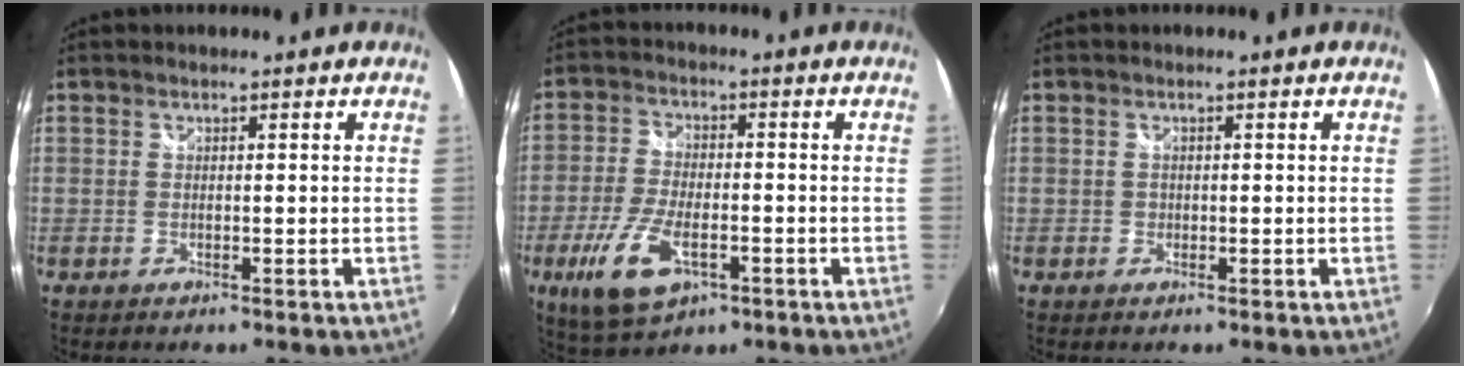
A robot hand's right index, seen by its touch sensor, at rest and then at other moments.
{"total": 11.6, "force": [-4.9, 5.3, 9.1], "torque": [-0.198, -0.016, -0.086]}
{"total": 0.7, "force": [-0.3, 0.6, -0.1], "torque": [0.002, -0.002, -0.005]}